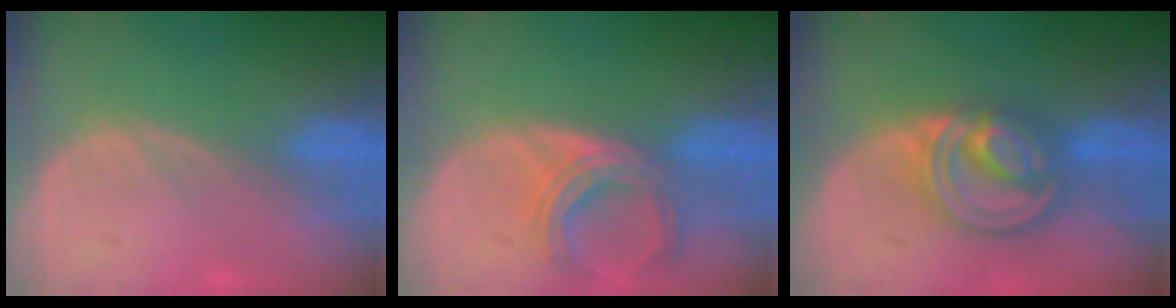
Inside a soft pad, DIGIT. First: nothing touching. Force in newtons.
{"total": 5.7, "press": 5.7, "slide": 0.5}
{"total": 8.3, "press": 7.0, "slide": 4.5}